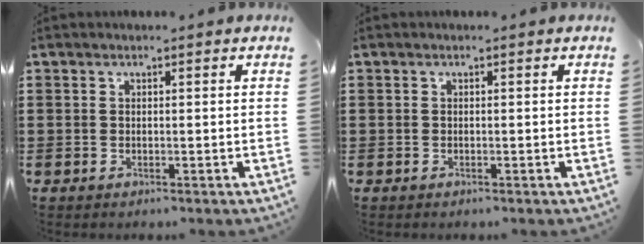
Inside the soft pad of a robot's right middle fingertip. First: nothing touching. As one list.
[{"total": 0.0}]